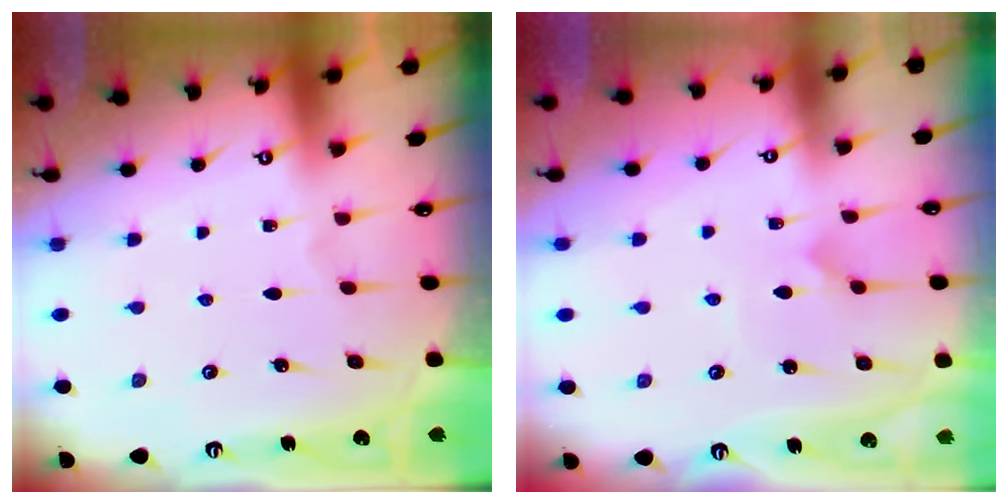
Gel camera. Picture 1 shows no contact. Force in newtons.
{"total": 2.9, "press": 2.9, "slide": 0.2}